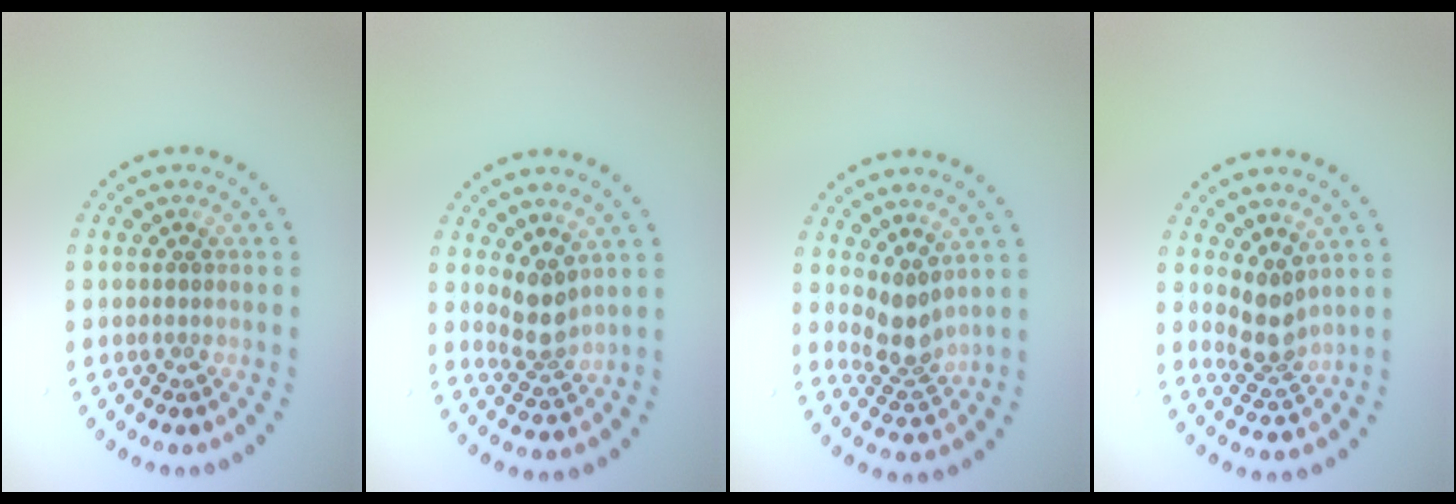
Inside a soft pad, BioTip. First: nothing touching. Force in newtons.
{"total": 2.7, "press": 2.2, "slide": 1.6}
{"total": 2.7, "press": 2.0, "slide": 1.7}
{"total": 2.6, "press": 2.0, "slide": 1.7}